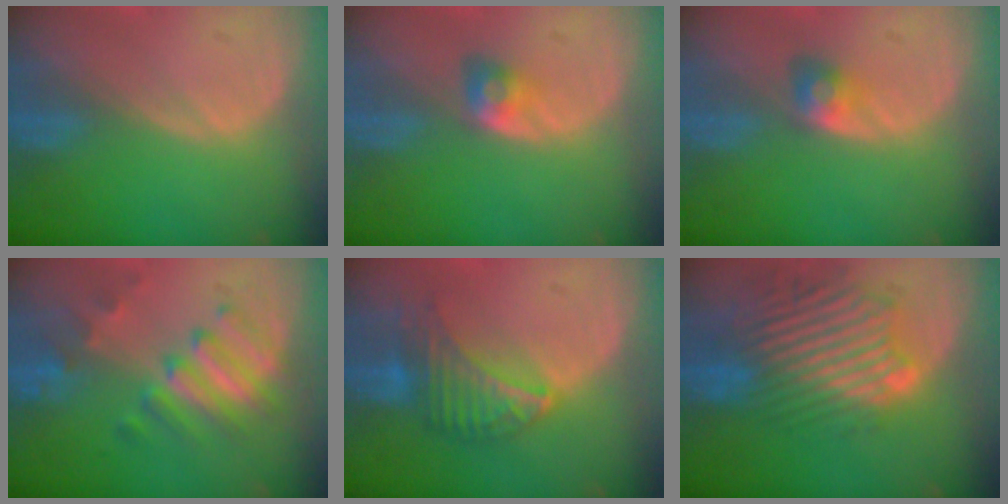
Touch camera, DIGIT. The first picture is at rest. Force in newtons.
{"total": 2.9, "press": 2.5, "slide": 1.4}
{"total": 2.8, "press": 2.5, "slide": 1.2}
{"total": 6.5, "press": 6.5, "slide": 0.8}
{"total": 6.5, "press": 6.5, "slide": 1.0}
{"total": 10.9, "press": 10.2, "slide": 3.9}